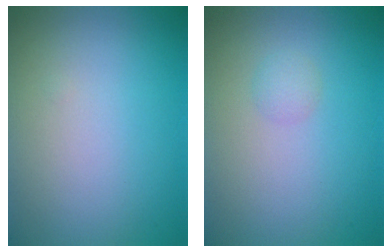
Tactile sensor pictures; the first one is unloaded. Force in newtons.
{"total": 1.0, "press": 1.0, "slide": 0.1}